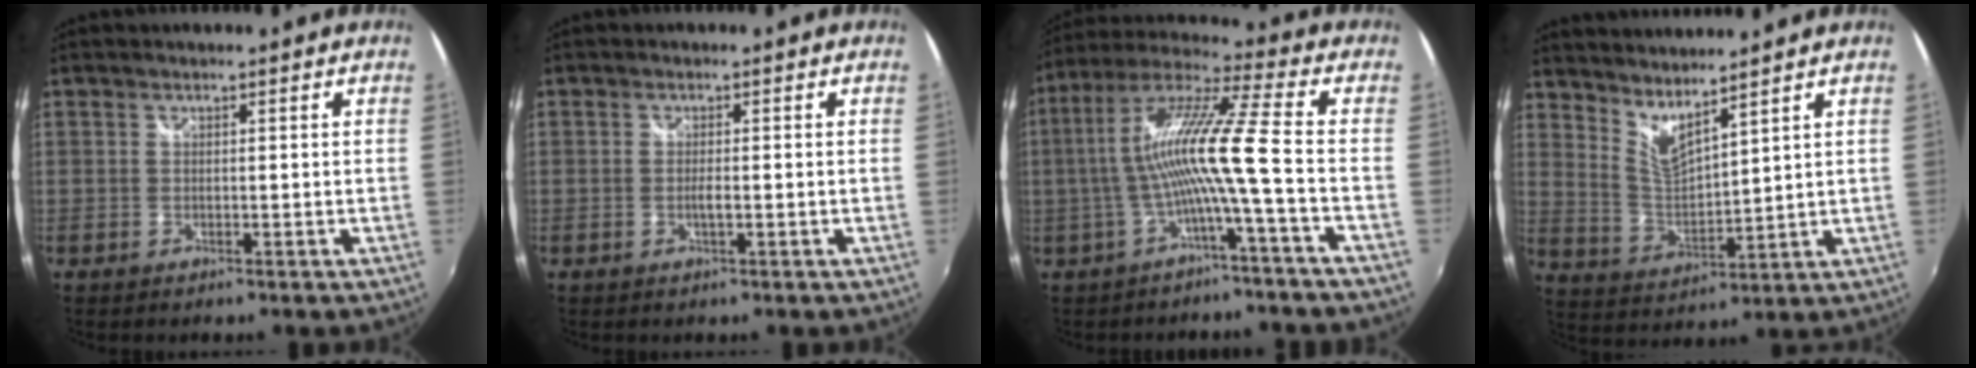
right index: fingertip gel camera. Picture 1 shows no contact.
{"total": 1.6, "force": [-0.5, 0.1, 1.5], "torque": [-0.029, -0.003, -0.009]}
{"total": 12.2, "force": [-2.7, -1.4, 11.8], "torque": [-0.214, 0.007, -0.048]}
{"total": 7.2, "force": [6.1, 0.9, 3.7], "torque": [-0.066, -0.014, 0.119]}